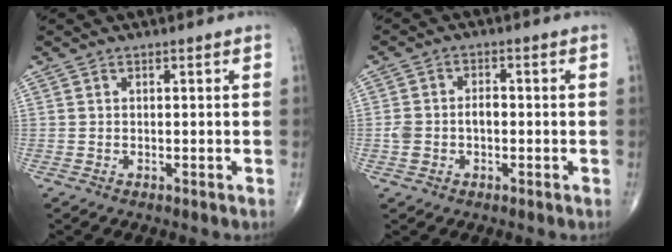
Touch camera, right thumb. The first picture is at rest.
{"total": 4.3, "force": [-0.7, 2.9, 3.1], "torque": [-0.064, 0.018, -0.010]}